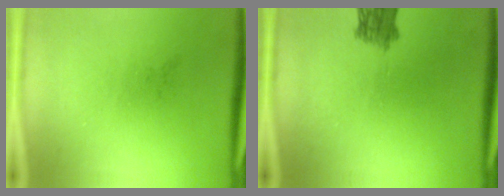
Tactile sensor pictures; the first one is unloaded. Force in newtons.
{"total": 3.5}